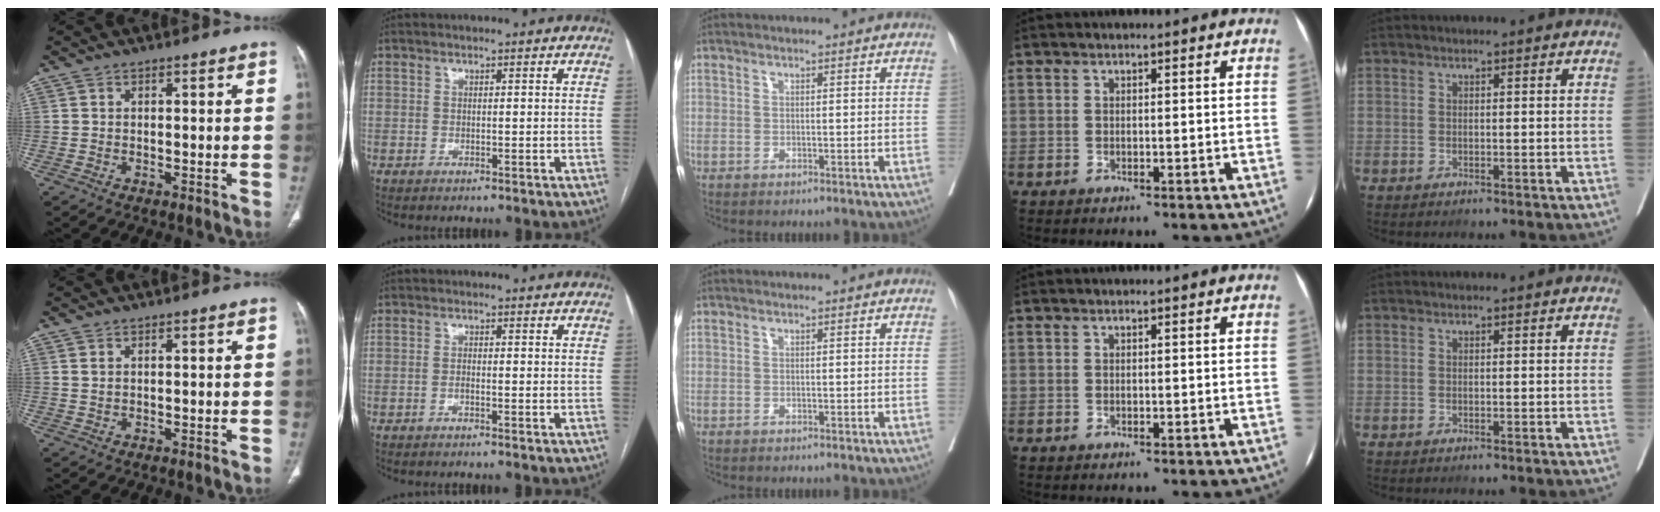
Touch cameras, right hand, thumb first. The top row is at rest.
{"thumb": {"total": 0.7, "force": [0.4, 0.3, 0.5], "torque": [-0.010, 0.005, 0.010]}, "index": {"total": 0.9, "force": [-0.3, 0.1, 0.9], "torque": [-0.015, 0.002, -0.005]}}